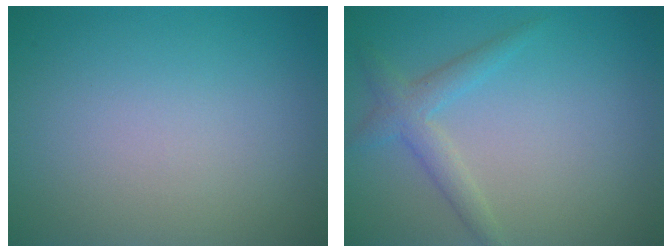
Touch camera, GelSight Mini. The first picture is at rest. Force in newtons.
{"total": 2.4, "press": 2.4, "slide": 0.2}